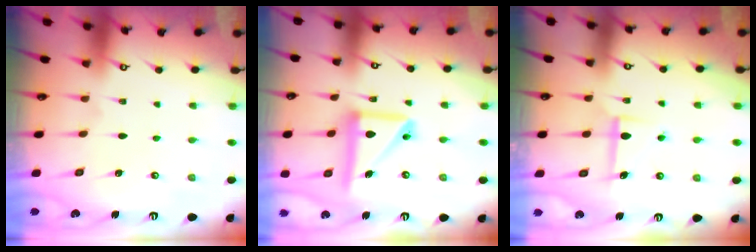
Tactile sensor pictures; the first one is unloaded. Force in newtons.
{"total": 13.7, "press": 13.6, "slide": 2.2}
{"total": 6.0, "press": 6.0, "slide": 0.3}